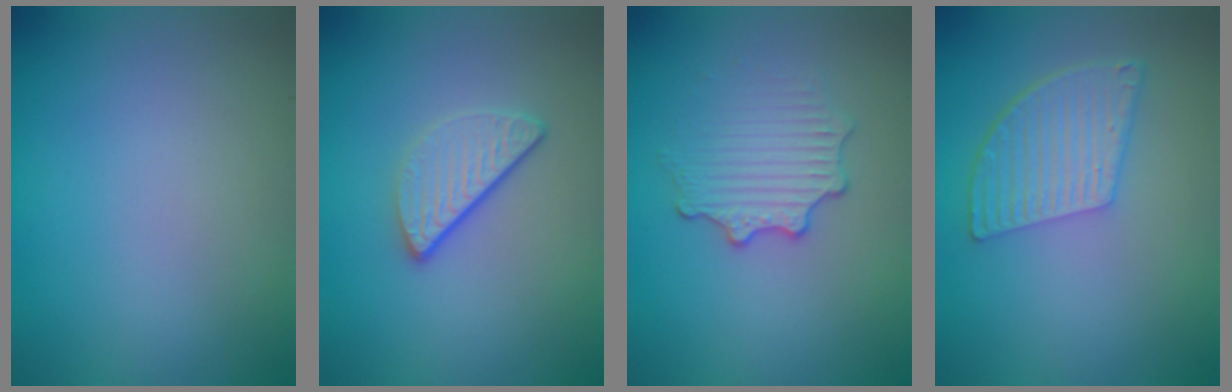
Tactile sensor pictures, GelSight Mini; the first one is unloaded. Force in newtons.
{"total": 3.2, "press": 2.4, "slide": 2.1}
{"total": 3.0, "press": 2.6, "slide": 1.5}
{"total": 5.3, "press": 3.9, "slide": 3.6}